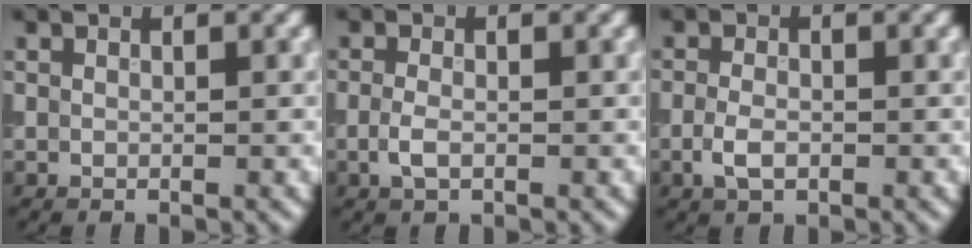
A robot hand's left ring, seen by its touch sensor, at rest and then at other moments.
{"total": 1.7, "force": [-0.5, 0.9, 1.4], "torque": [-0.032, -0.001, -0.014]}
{"total": 2.2, "force": [-0.7, 1.3, 1.7], "torque": [-0.036, -0.001, -0.017]}